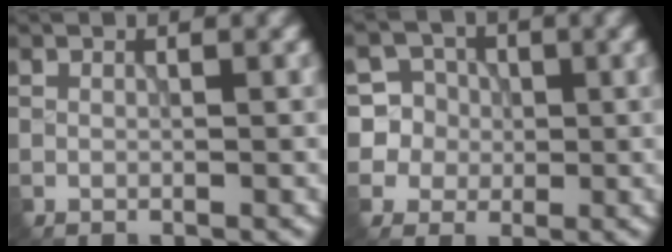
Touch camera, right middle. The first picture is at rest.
{"total": 6.7, "force": [0.8, 6.6, 0.9], "torque": [-0.029, 0.026, 0.011]}